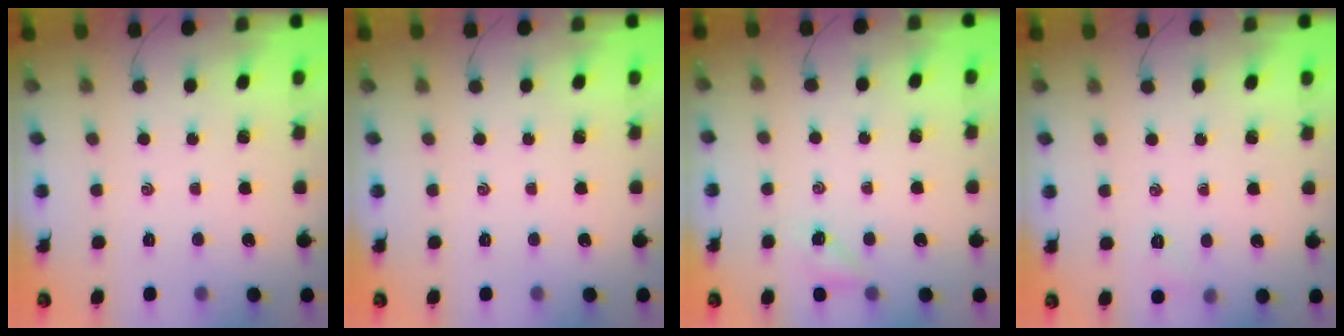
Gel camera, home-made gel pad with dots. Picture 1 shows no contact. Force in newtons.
{"total": 0.0}
{"total": 4.2, "press": 4.1, "slide": 0.9}
{"total": 3.7, "press": 3.6, "slide": 1.0}